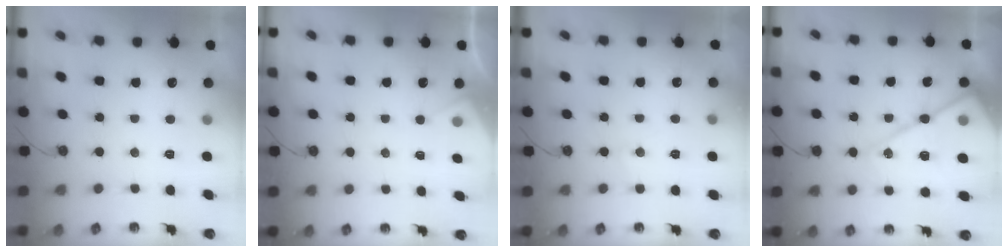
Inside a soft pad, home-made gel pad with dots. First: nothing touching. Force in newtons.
{"total": 4.4, "press": 4.4, "slide": 0.4}
{"total": 3.7, "press": 3.7, "slide": 0.5}
{"total": 20.1, "press": 20.0, "slide": 1.9}